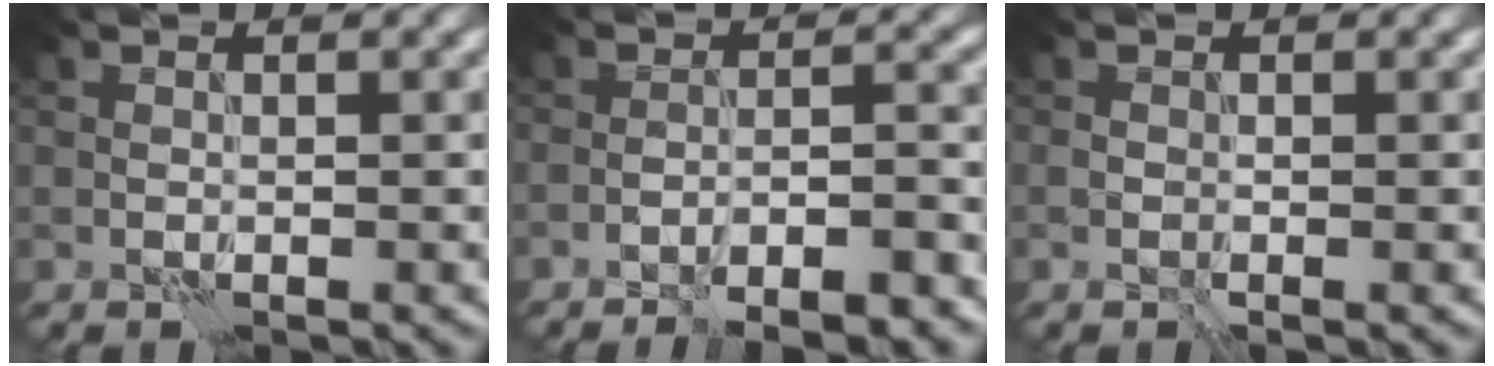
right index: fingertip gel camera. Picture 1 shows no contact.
{"total": 6.8, "force": [-5.5, 1.5, 3.7], "torque": [-0.046, 0.015, -0.073]}
{"total": 0.8, "force": [-0.3, 0.5, 0.6], "torque": [-0.012, 0.000, -0.007]}